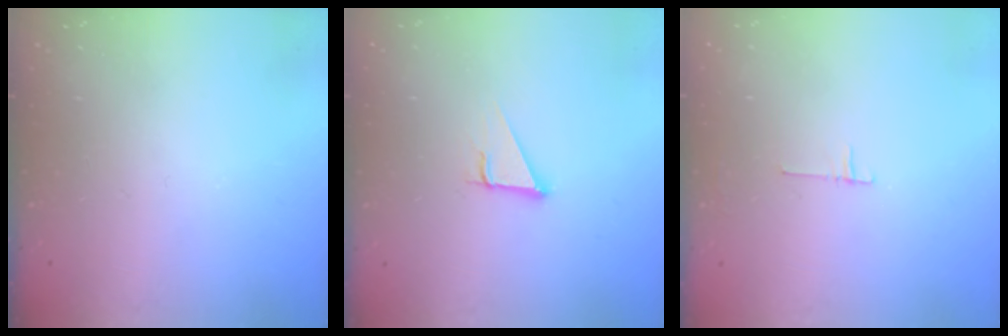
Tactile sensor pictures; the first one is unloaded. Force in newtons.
{"total": 2.9, "press": 2.9, "slide": 0.1}
{"total": 4.5, "press": 4.5, "slide": 0.4}